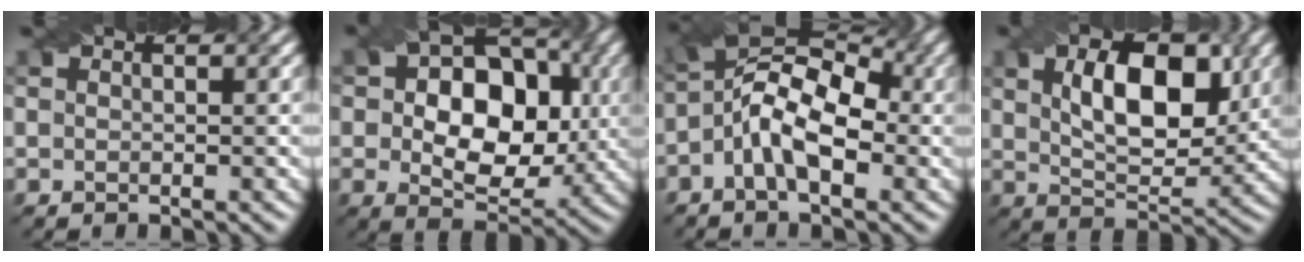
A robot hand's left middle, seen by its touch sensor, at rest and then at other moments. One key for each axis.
{"total": 11.0, "fx": 0.7, "fy": 7.6, "fz": 7.9, "tx": -0.114, "ty": 0.000, "tz": 0.011}
{"total": 8.2, "fx": -1.3, "fy": 4.0, "fz": 7.0, "tx": -0.122, "ty": 0.024, "tz": -0.037}
{"total": 7.8, "fx": 2.2, "fy": 4.0, "fz": 6.3, "tx": -0.099, "ty": 0.001, "tz": 0.038}